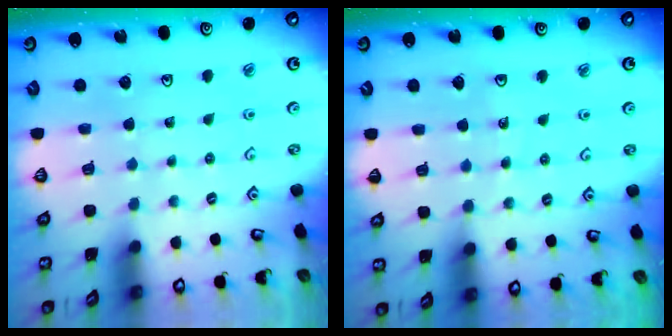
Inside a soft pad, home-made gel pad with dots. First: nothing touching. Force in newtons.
{"total": 3.4, "press": 3.4, "slide": 0.3}